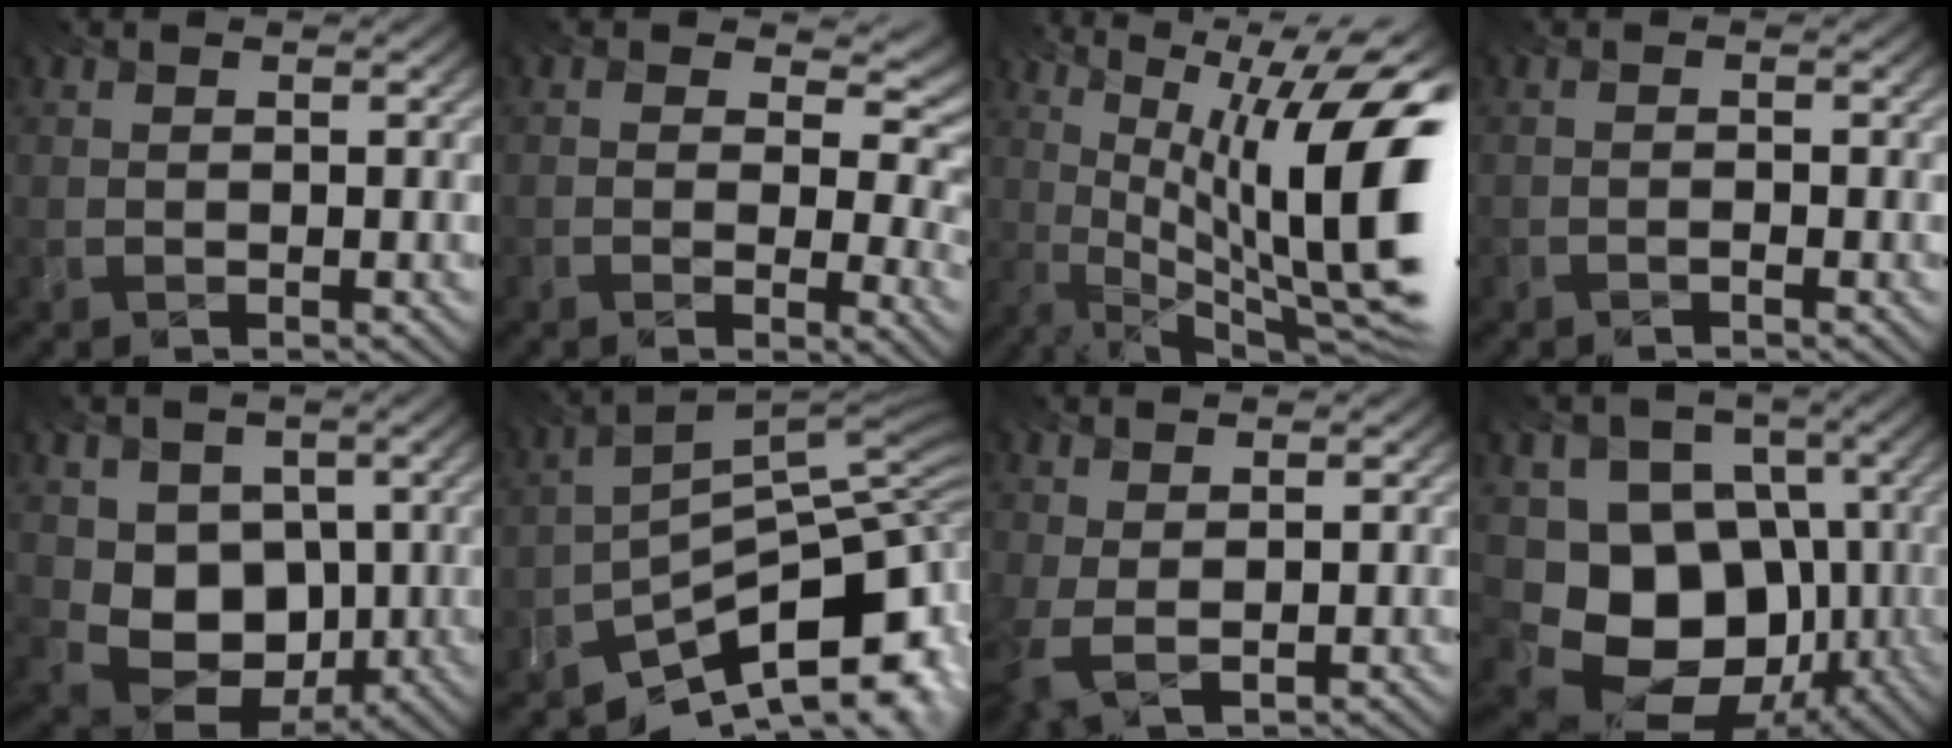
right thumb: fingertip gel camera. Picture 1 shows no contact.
{"total": 6.6, "force": [2.8, 4.1, 4.3], "torque": [-0.083, -0.003, 0.055]}
{"total": 18.1, "force": [1.1, 7.0, 16.7], "torque": [-0.237, 0.005, 0.018]}
{"total": 0.8, "force": [-0.8, -0.3, 0.0], "torque": [0.000, -0.007, -0.022]}
{"total": 8.5, "force": [0.1, 6.6, 5.3], "torque": [-0.115, -0.023, 0.005]}
{"total": 12.8, "force": [-8.8, 4.3, 8.2], "torque": [-0.126, -0.002, -0.161]}
{"total": 3.3, "force": [0.6, 1.6, 2.8], "torque": [-0.081, -0.001, 0.014]}
{"total": 13.3, "force": [-4.1, 10.4, 7.3], "torque": [-0.150, -0.036, -0.070]}